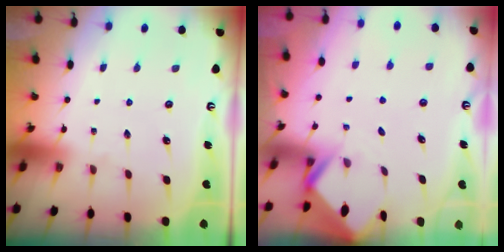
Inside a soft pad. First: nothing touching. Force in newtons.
{"total": 2.6, "press": 2.6, "slide": 0.2}